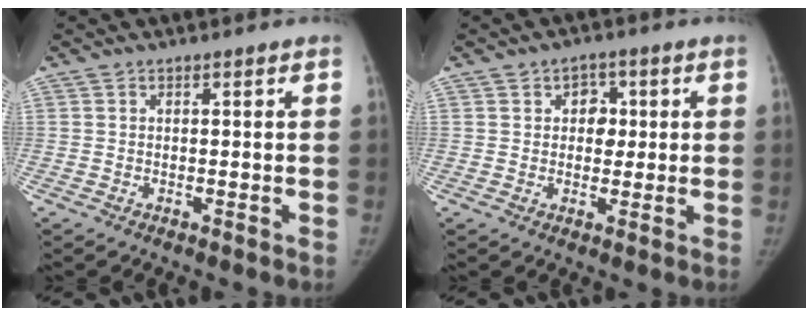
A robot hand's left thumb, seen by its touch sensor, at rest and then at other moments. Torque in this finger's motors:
{"motor_torque": [-0.34, -0.07, 0.09, 0.12, -0.04]}